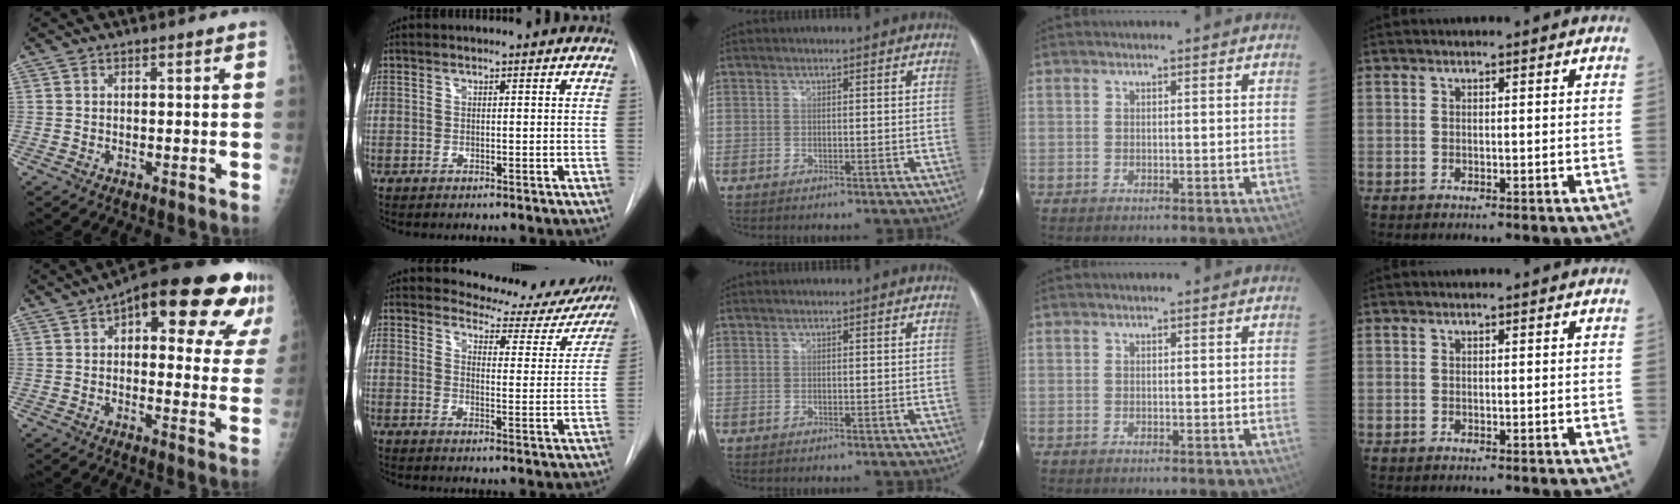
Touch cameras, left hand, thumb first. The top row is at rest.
{"thumb": {"total": 21.3, "force": [10.2, 8.7, 16.5], "torque": [-0.184, 0.005, 0.128]}, "index": {"total": 13.2, "force": [12.4, 4.1, 1.8], "torque": [0.006, -0.046, 0.127]}}